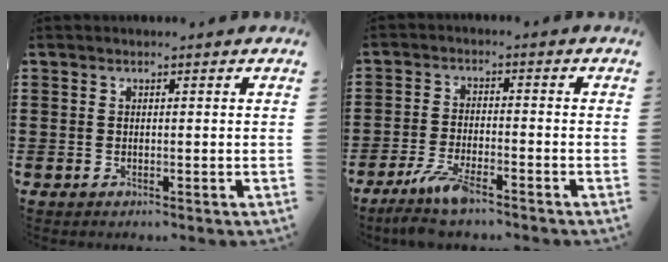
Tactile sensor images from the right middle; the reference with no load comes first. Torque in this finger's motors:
{"motor_torque": [2.14, 0.00, 0.19, 0.11]}